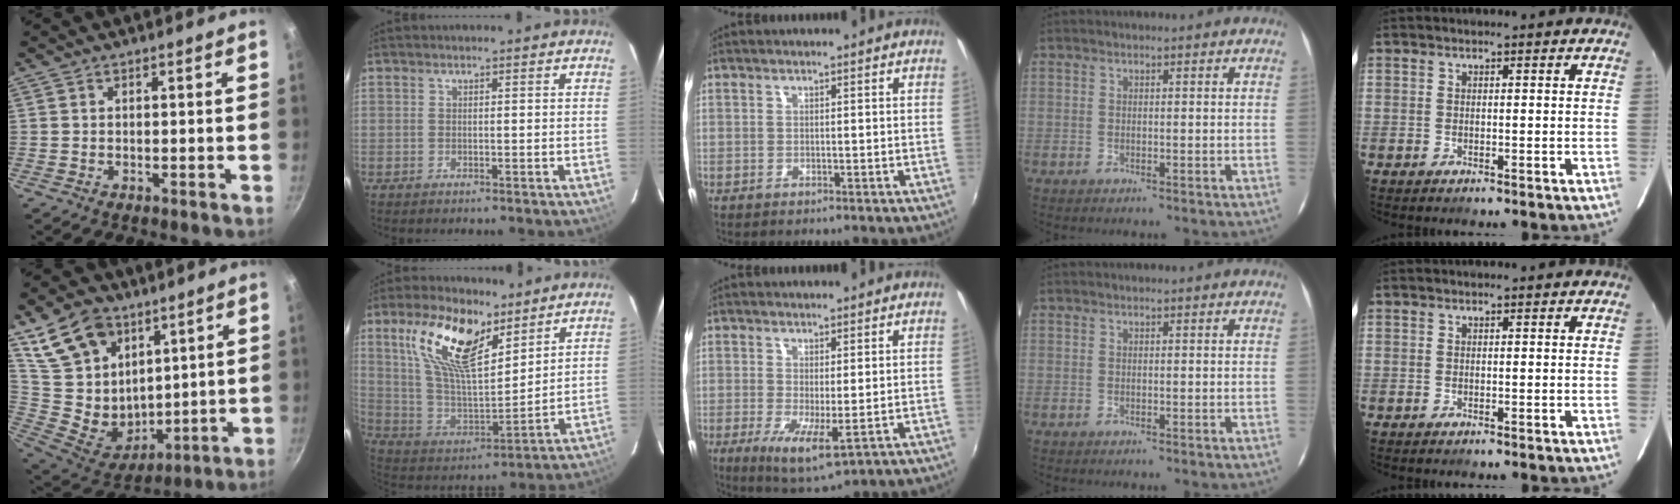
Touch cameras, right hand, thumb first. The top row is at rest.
{"thumb": {"total": 19.2, "force": [10.8, 13.1, 8.9], "torque": [-0.130, -0.057, 0.224]}, "index": {"total": 18.1, "force": [10.4, 7.7, 12.7], "torque": [-0.252, 0.006, 0.207]}, "middle": {"total": 6.6, "force": [-1.0, 1.6, 6.3], "torque": [-0.119, -0.022, -0.013]}}